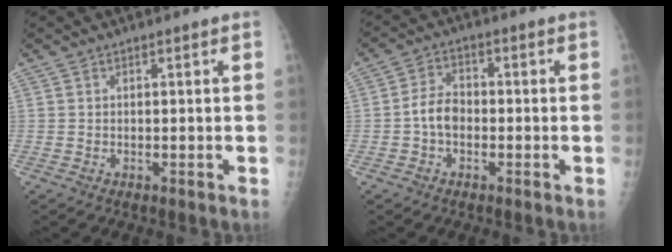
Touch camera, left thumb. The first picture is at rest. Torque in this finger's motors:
{"motor_torque": [-0.05, -0.02, 0.09, -0.13, 0.00]}